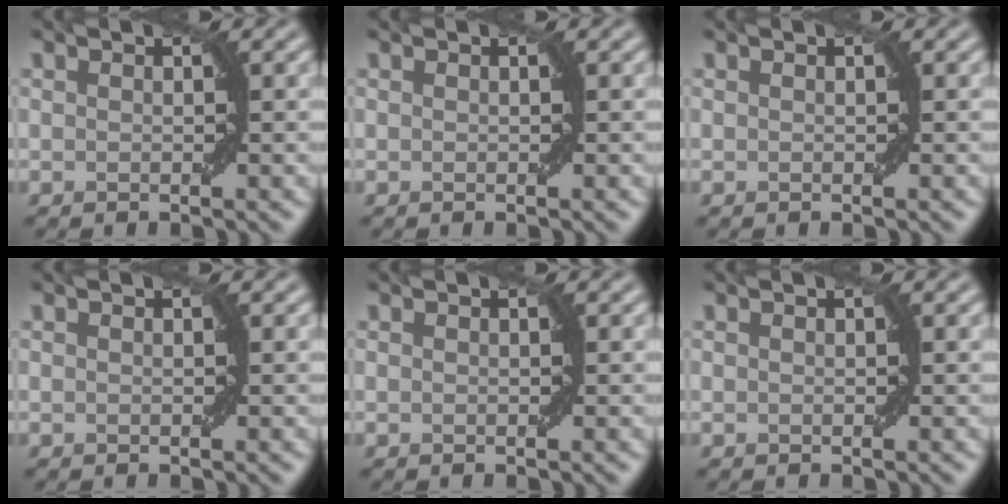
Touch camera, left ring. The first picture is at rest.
{"total": 0.0}
{"total": 0.0}
{"total": 0.0}
{"total": 0.0}
{"total": 0.0}